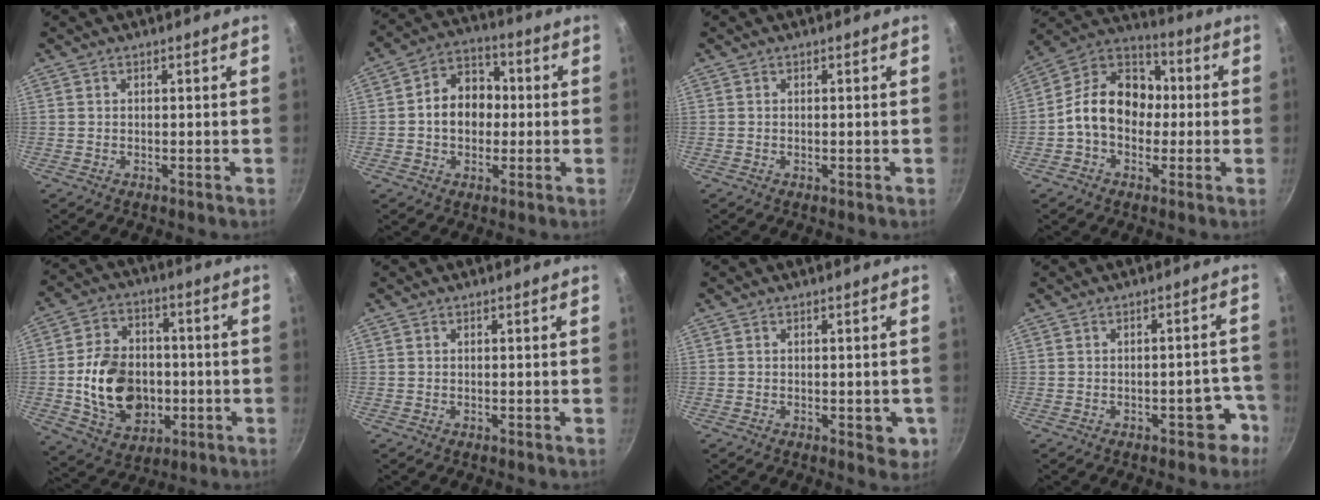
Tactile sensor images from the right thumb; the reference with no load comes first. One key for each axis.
{"total": 10.3, "fx": -0.2, "fy": 8.0, "fz": 6.5, "tx": -0.063, "ty": 0.025, "tz": -0.017}
{"total": 0.0}
{"total": 14.6, "fx": -0.9, "fy": 11.2, "fz": 9.4, "tx": -0.107, "ty": 0.041, "tz": -0.040}
{"total": 17.1, "fx": -1.9, "fy": 12.8, "fz": 11.1, "tx": -0.162, "ty": 0.020, "tz": -0.023}
{"total": 0.0}
{"total": 3.9, "fx": -0.9, "fy": 2.1, "fz": 3.2, "tx": -0.023, "ty": -0.002, "tz": -0.012}
{"total": 4.9, "fx": -2.9, "fy": 2.6, "fz": 2.9, "tx": 0.010, "ty": 0.041, "tz": -0.024}